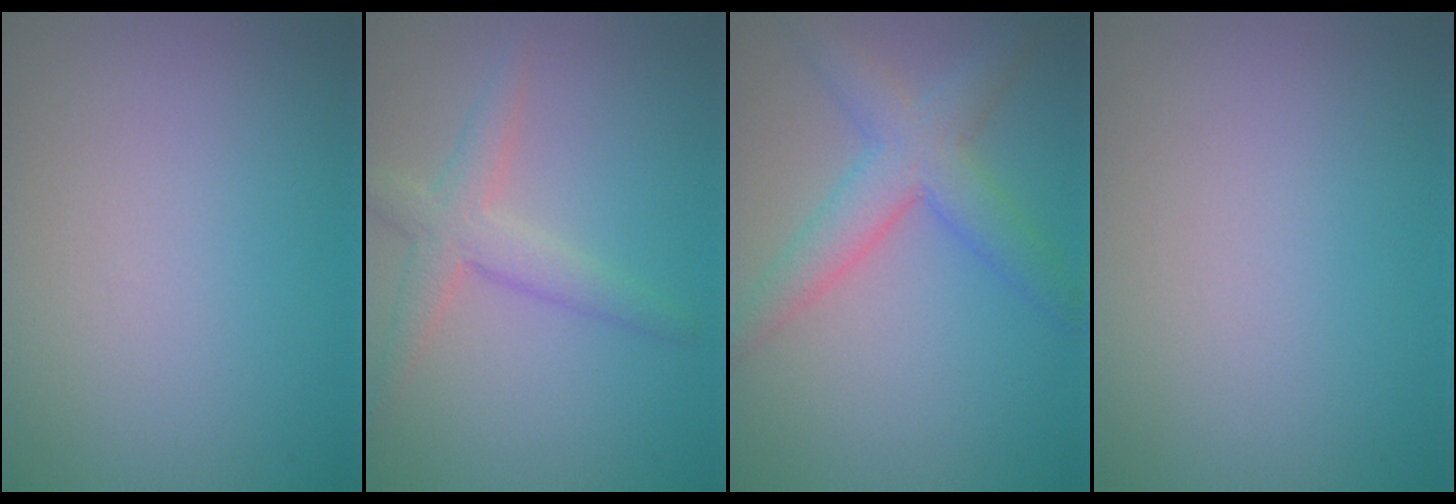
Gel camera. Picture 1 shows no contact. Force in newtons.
{"total": 3.1, "press": 3.1, "slide": 0.3}
{"total": 4.6, "press": 4.6, "slide": 0.2}
{"total": 0.0}